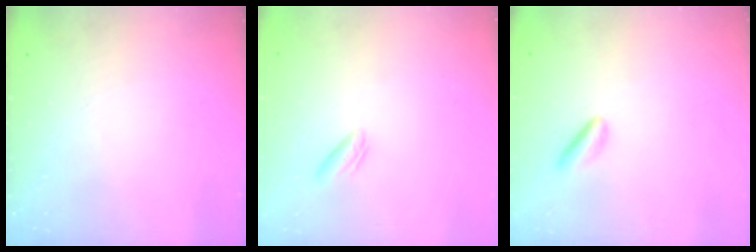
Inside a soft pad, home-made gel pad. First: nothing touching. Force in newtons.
{"total": 2.1, "press": 1.9, "slide": 0.9}
{"total": 2.9, "press": 2.9, "slide": 0.6}